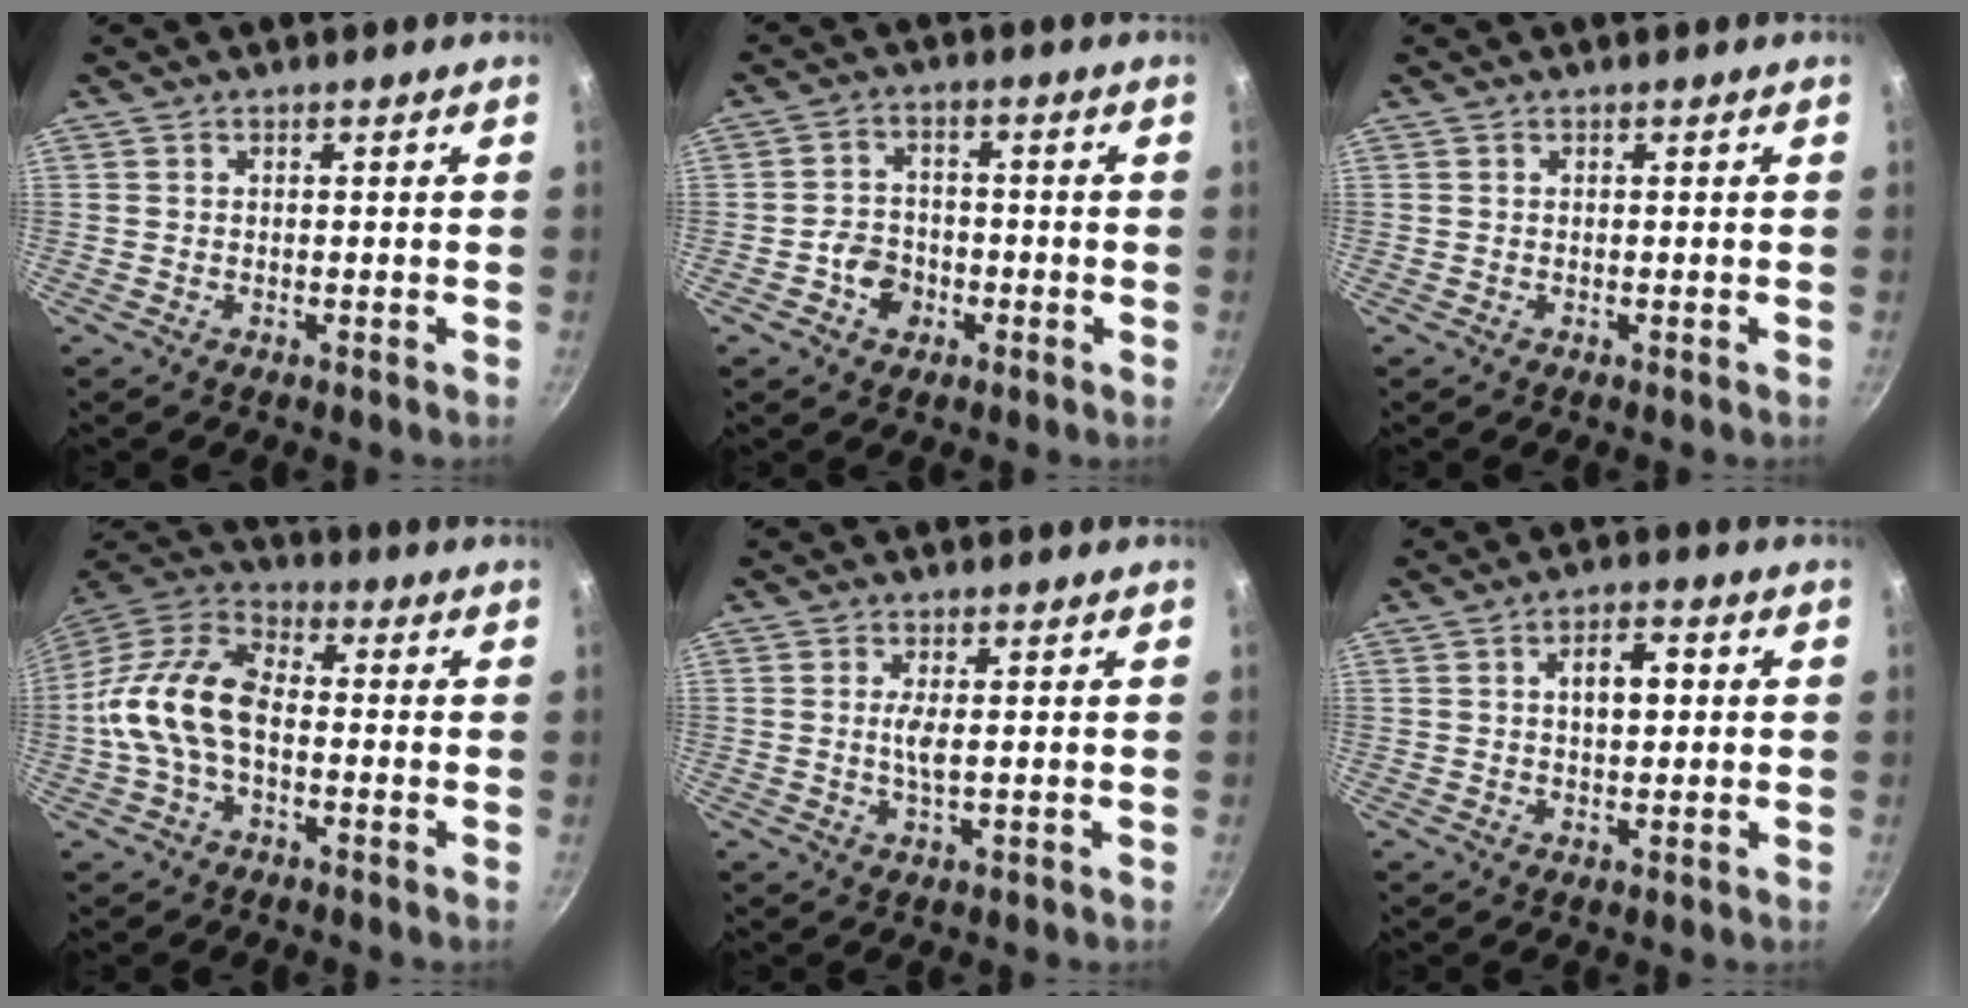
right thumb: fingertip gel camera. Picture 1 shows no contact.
{"total": 5.3, "force": [-2.1, 4.2, 2.3], "torque": [-0.022, 0.021, -0.042]}
{"total": 0.0}
{"total": 14.4, "force": [-1.8, 8.6, 11.4], "torque": [-0.205, 0.041, -0.054]}
{"total": 2.7, "force": [0.3, 0.5, 2.7], "torque": [-0.059, -0.004, 0.008]}
{"total": 5.9, "force": [1.0, 3.1, 5.0], "torque": [-0.058, 0.010, 0.013]}